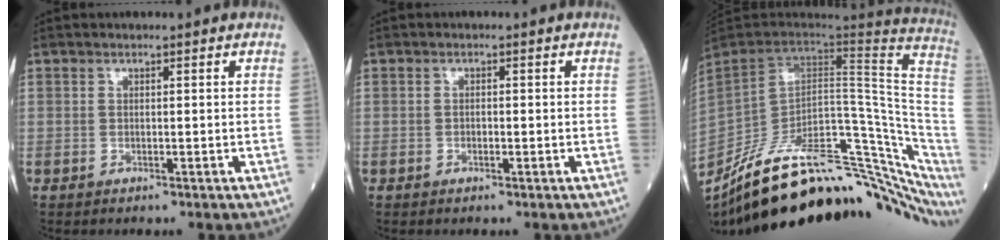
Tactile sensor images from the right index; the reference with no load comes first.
{"total": 0.8, "force": [-0.2, 0.4, 0.6], "torque": [-0.011, 0.002, -0.001]}
{"total": 33.1, "force": [-24.3, 9.4, 20.5], "torque": [-0.231, -0.006, -0.339]}